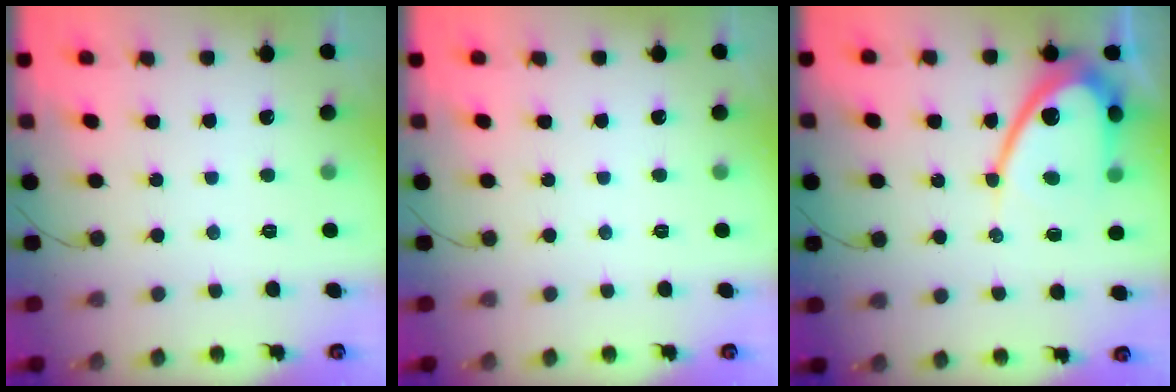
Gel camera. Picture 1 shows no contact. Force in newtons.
{"total": 0.0}
{"total": 12.5, "press": 12.4, "slide": 1.1}